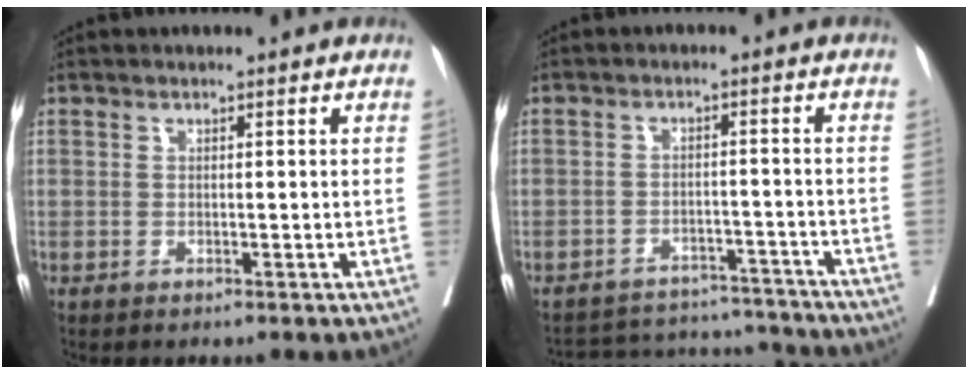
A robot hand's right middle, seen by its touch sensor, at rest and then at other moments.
{"total": 12.7, "force": [-12.3, 3.0, 1.3], "torque": [-0.019, 0.020, -0.159]}